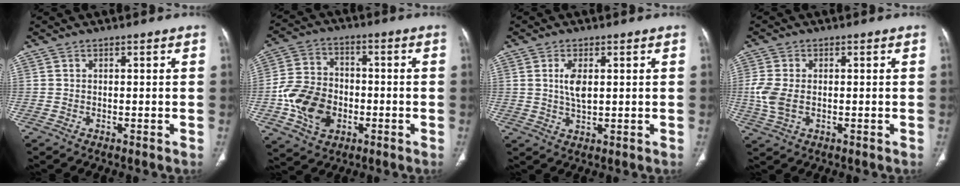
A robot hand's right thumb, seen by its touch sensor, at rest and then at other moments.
{"total": 13.3, "force": [-3.4, 10.0, 8.1], "torque": [-0.131, 0.017, -0.062]}
{"total": 4.4, "force": [0.9, 2.0, 3.8], "torque": [-0.076, -0.006, 0.021]}
{"total": 5.9, "force": [-0.5, 3.6, 4.7], "torque": [-0.122, -0.002, -0.007]}